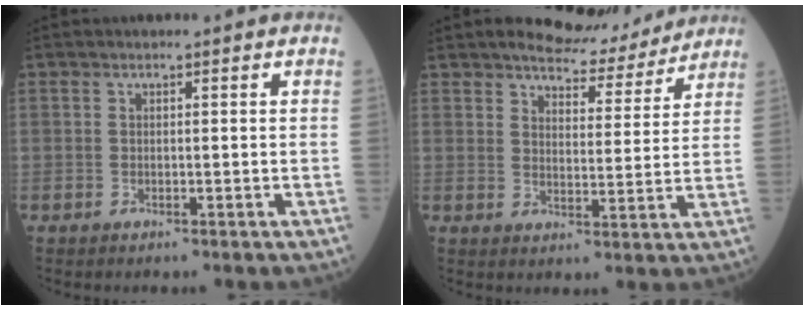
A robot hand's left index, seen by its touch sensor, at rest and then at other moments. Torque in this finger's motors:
{"motor_torque": [0.41, -0.56, 0.30, 0.02]}